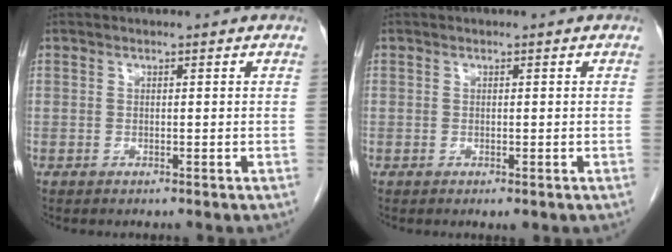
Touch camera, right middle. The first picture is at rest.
{"total": 0.8, "force": [-0.5, 0.3, 0.6], "torque": [-0.006, -0.002, -0.004]}